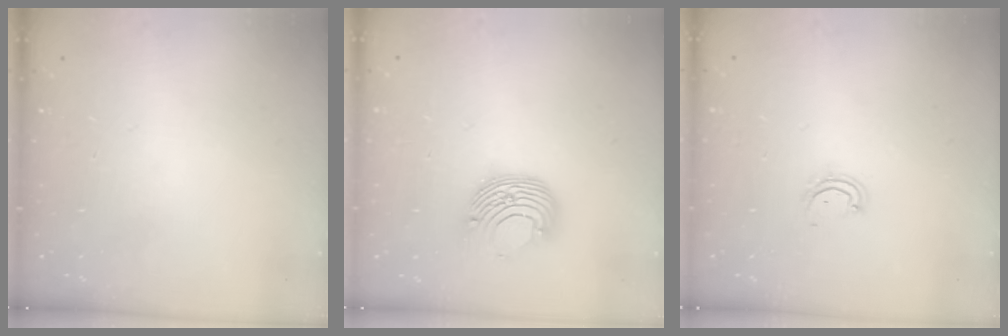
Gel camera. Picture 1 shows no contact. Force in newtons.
{"total": 10.6, "press": 10.6, "slide": 0.3}
{"total": 4.0, "press": 4.0, "slide": 0.3}